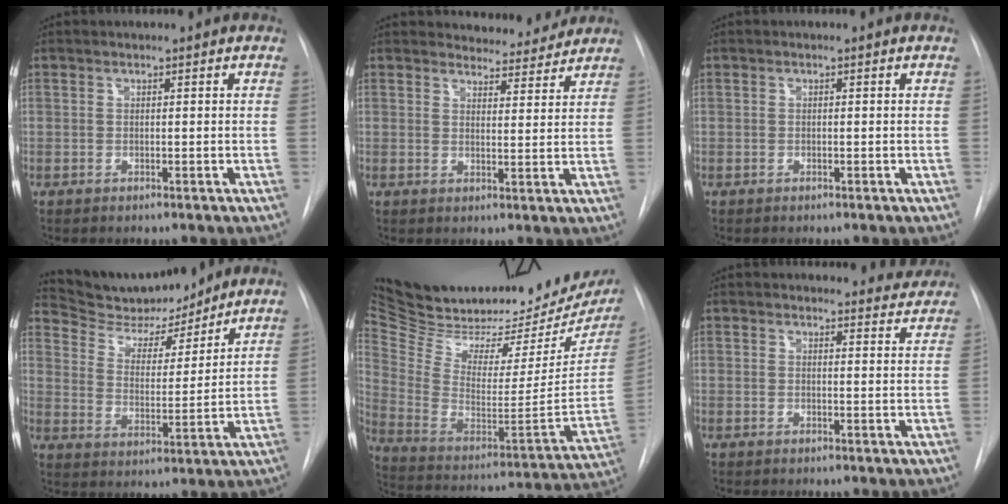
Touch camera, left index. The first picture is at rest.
{"total": 6.2, "force": [6.1, 1.2, 0.0], "torque": [0.006, -0.010, 0.074]}
{"total": 0.0}
{"total": 13.1, "force": [12.4, 3.1, 3.2], "torque": [-0.055, -0.003, 0.206]}
{"total": 34.3, "force": [28.6, 8.7, 16.8], "torque": [-0.303, -0.057, 0.413]}
{"total": 6.9, "force": [6.8, 1.5, 0.2], "torque": [0.020, -0.010, 0.057]}